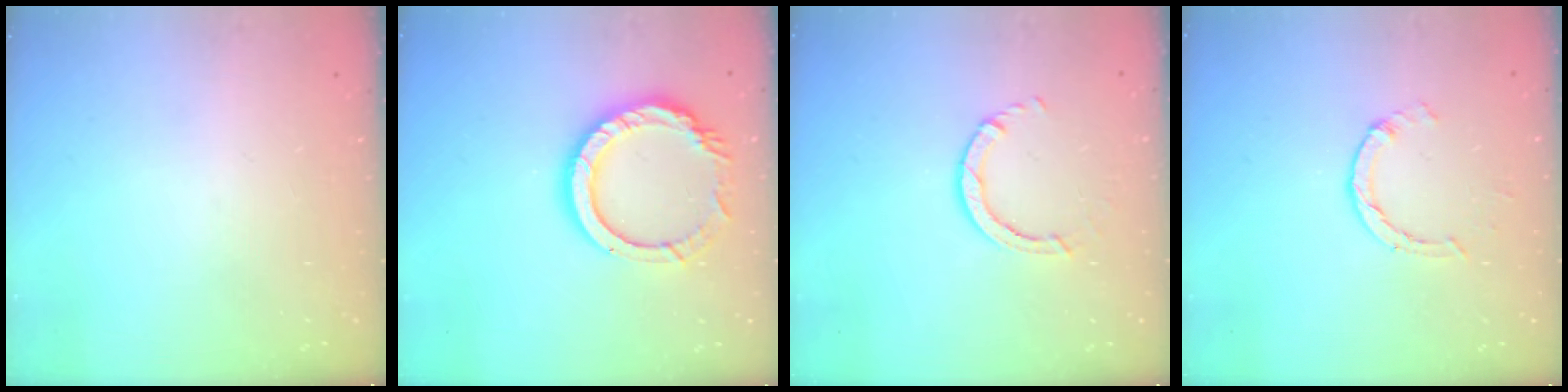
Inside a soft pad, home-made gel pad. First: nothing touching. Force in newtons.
{"total": 13.2, "press": 13.1, "slide": 1.1}
{"total": 3.0, "press": 3.0, "slide": 0.4}
{"total": 1.4, "press": 1.4, "slide": 0.2}